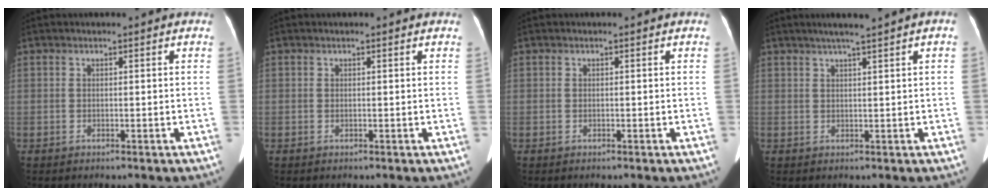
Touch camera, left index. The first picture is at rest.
{"total": 0.8, "force": [0.7, 0.3, 0.2], "torque": [-0.003, 0.022, 0.008]}
{"total": 0.0}
{"total": 3.6, "force": [2.1, -0.3, 2.8], "torque": [-0.048, 0.010, 0.037]}